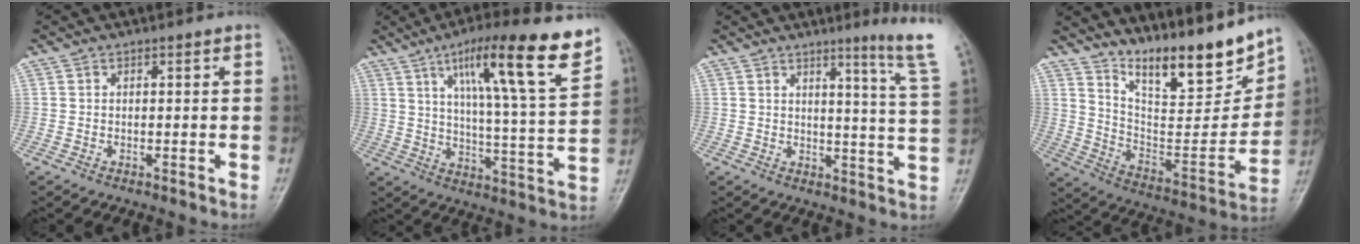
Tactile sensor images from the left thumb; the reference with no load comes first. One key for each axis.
{"total": 18.8, "fx": 11.0, "fy": 2.2, "fz": 15.1, "tx": -0.215, "ty": -0.047, "tz": 0.171}
{"total": 10.9, "fx": 6.8, "fy": -0.4, "fz": 8.5, "tx": -0.107, "ty": -0.049, "tz": 0.076}
{"total": 19.7, "fx": 15.1, "fy": 5.3, "fz": 11.5, "tx": -0.138, "ty": -0.092, "tz": 0.256}